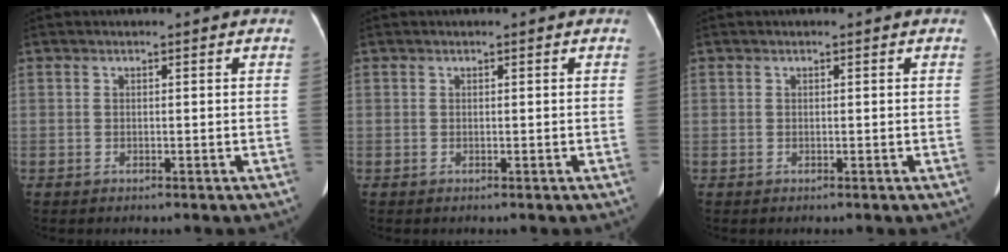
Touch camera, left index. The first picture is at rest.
{"total": 0.0}
{"total": 0.0}